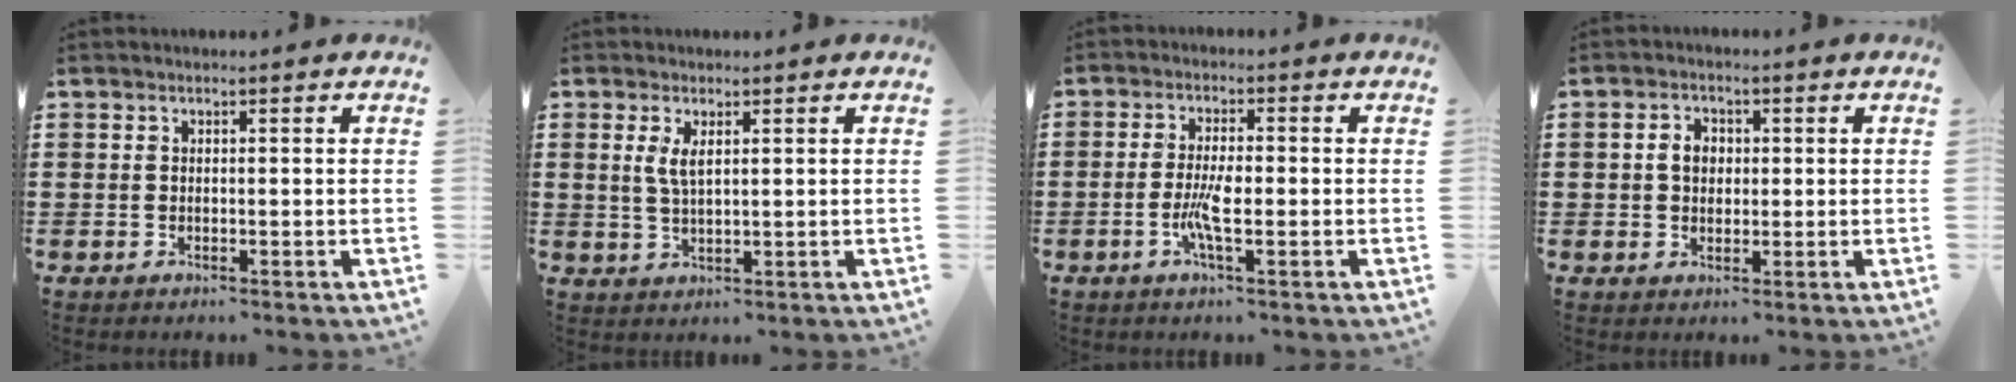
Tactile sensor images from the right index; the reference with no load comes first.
{"total": 2.9, "force": [1.1, 0.8, 2.6], "torque": [-0.055, 0.004, 0.018]}
{"total": 4.7, "force": [-1.2, 0.9, 4.5], "torque": [-0.097, -0.006, -0.029]}
{"total": 3.0, "force": [0.3, 2.3, 1.9], "torque": [-0.043, 0.012, 0.002]}